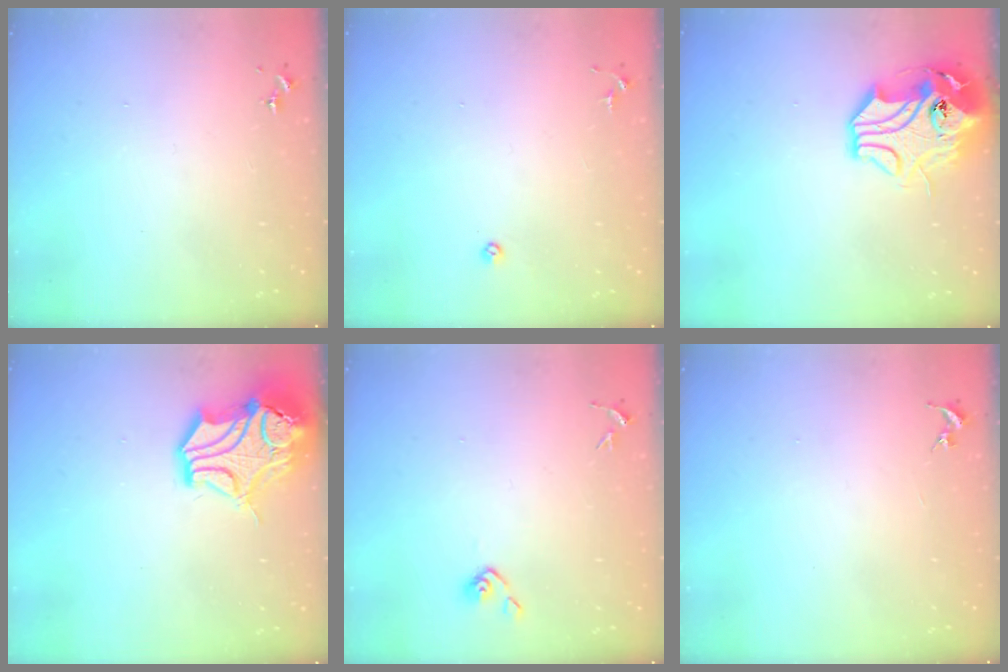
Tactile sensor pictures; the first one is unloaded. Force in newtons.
{"total": 3.5, "press": 3.4, "slide": 0.7}
{"total": 14.6, "press": 14.5, "slide": 2.3}
{"total": 16.3, "press": 16.2, "slide": 2.2}
{"total": 4.0, "press": 3.9, "slide": 1.0}
{"total": 0.0}